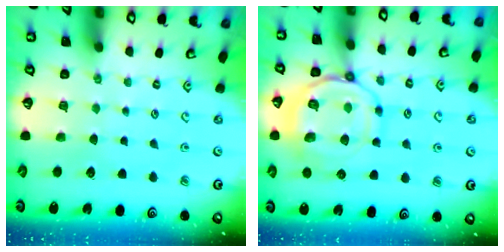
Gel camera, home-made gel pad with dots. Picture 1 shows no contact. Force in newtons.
{"total": 13.3, "press": 13.2, "slide": 1.3}